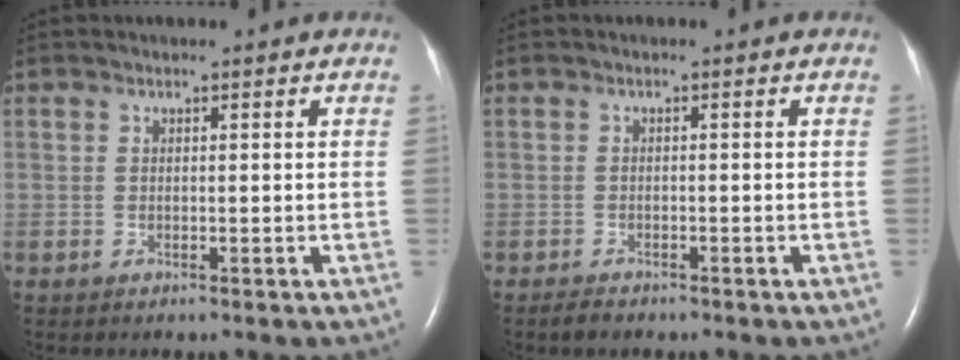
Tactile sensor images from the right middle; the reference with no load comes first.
{"total": 1.5, "force": [-1.3, 0.6, 0.5], "torque": [-0.014, -0.001, -0.019]}